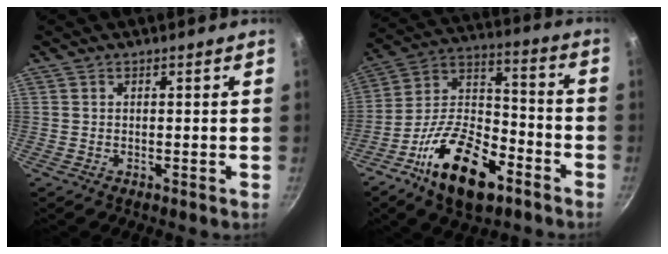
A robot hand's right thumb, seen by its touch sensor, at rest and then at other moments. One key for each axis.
{"total": 19.9, "fx": -10.4, "fy": 9.7, "fz": 13.9, "tx": -0.222, "ty": 0.061, "tz": -0.197}